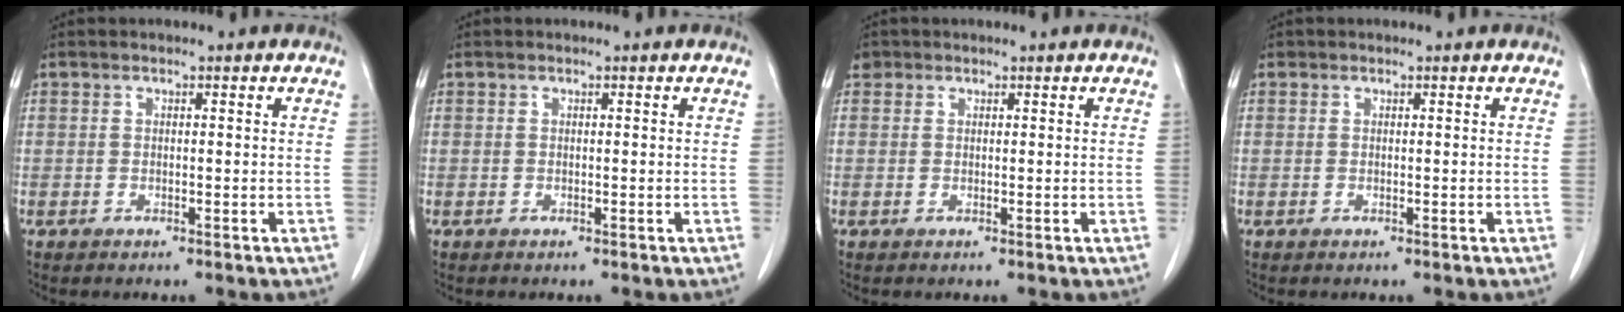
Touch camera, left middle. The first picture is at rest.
{"total": 0.0}
{"total": 1.1, "force": [0.7, 0.9, 0.1], "torque": [0.006, 0.008, 0.008]}
{"total": 0.0}